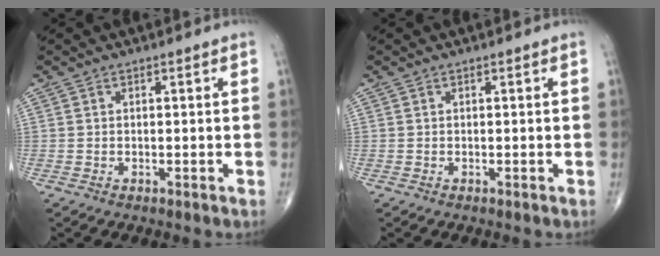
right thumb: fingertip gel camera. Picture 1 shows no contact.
{"total": 0.0}